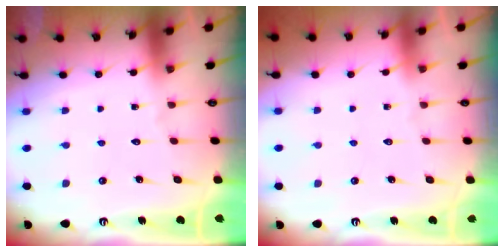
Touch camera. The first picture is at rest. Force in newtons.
{"total": 0.0}